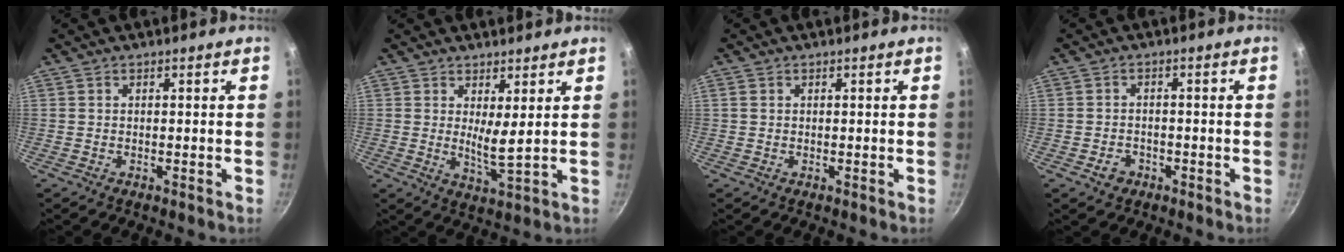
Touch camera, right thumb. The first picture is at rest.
{"total": 4.9, "force": [1.9, 0.8, 4.4], "torque": [-0.078, -0.039, 0.030]}
{"total": 0.9, "force": [0.2, 0.7, 0.4], "torque": [-0.006, 0.002, 0.002]}
{"total": 2.9, "force": [-1.5, 2.2, 1.1], "torque": [-0.010, 0.014, -0.021]}